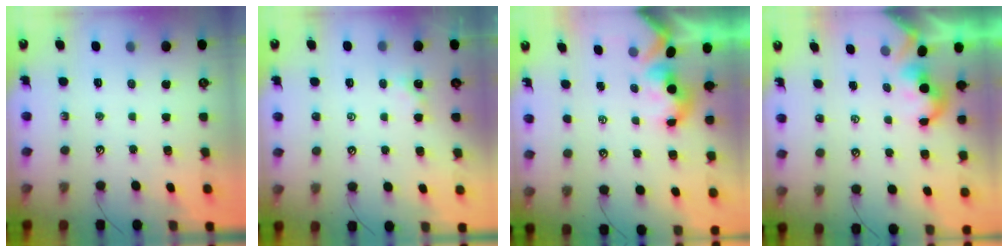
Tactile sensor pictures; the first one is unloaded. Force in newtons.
{"total": 0.6, "press": 0.5, "slide": 0.2}
{"total": 1.5, "press": 1.3, "slide": 0.7}
{"total": 2.1, "press": 2.0, "slide": 0.3}